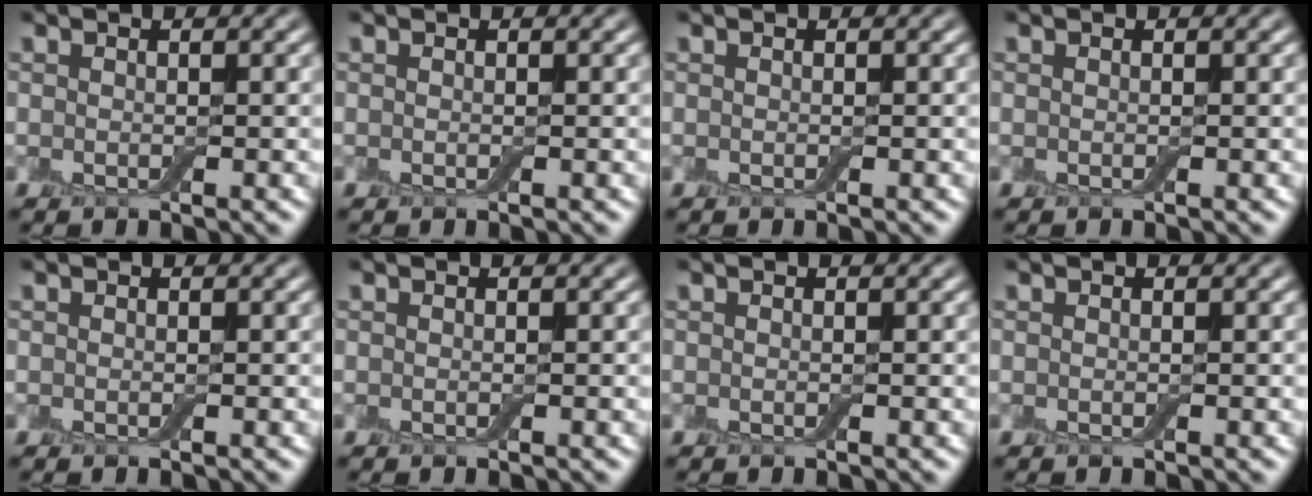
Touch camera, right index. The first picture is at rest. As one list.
[{"total": 0.0}, {"total": 0.0}, {"total": 0.0}, {"total": 0.0}, {"total": 0.0}, {"total": 0.0}, {"total": 0.0}]